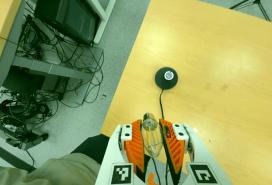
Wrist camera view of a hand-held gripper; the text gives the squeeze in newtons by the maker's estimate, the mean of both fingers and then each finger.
{"total": 21.8, "left": 23.6, "right": 19.9}